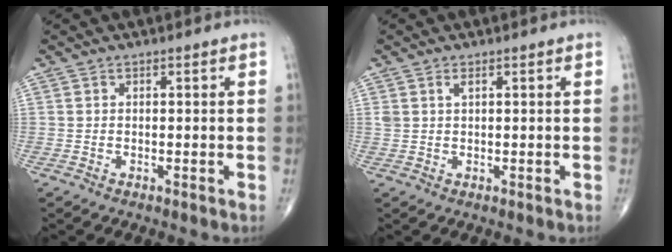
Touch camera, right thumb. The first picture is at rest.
{"total": 1.3, "force": [0.7, 0.5, 1.0], "torque": [-0.022, 0.006, 0.017]}